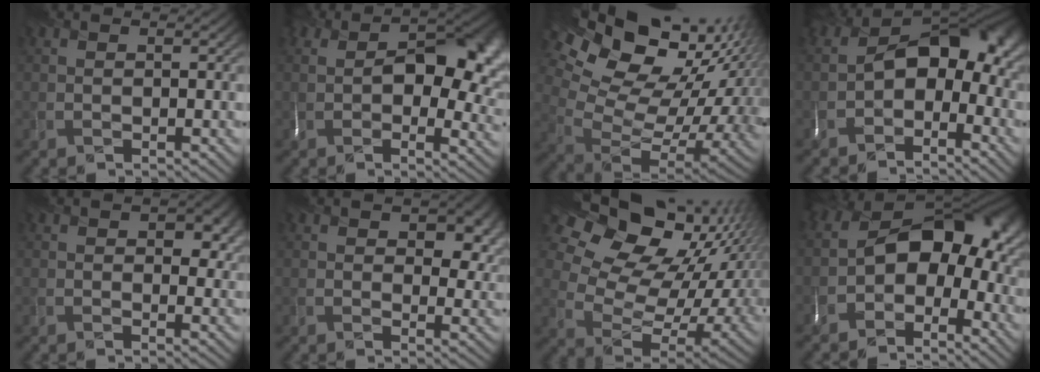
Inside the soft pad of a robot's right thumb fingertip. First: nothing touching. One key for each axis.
{"total": 12.5, "fx": 1.6, "fy": 8.3, "fz": 9.3, "tx": -0.128, "ty": -0.017, "tz": 0.038}
{"total": 20.7, "fx": 10.3, "fy": 12.7, "fz": 12.7, "tx": -0.247, "ty": 0.043, "tz": 0.175}
{"total": 10.0, "fx": -2.2, "fy": 6.9, "fz": 7.0, "tx": -0.088, "ty": -0.001, "tz": -0.046}
{"total": 5.6, "fx": 1.5, "fy": 3.6, "fz": 4.0, "tx": -0.053, "ty": -0.007, "tz": 0.027}
{"total": 7.8, "fx": 2.4, "fy": 4.8, "fz": 5.6, "tx": -0.085, "ty": -0.016, "tz": 0.042}
{"total": 20.4, "fx": 12.0, "fy": 12.2, "fz": 11.1, "tx": -0.240, "ty": 0.059, "tz": 0.201}
{"total": 11.9, "fx": -2.5, "fy": 8.1, "fz": 8.3, "tx": -0.103, "ty": -0.001, "tz": -0.051}